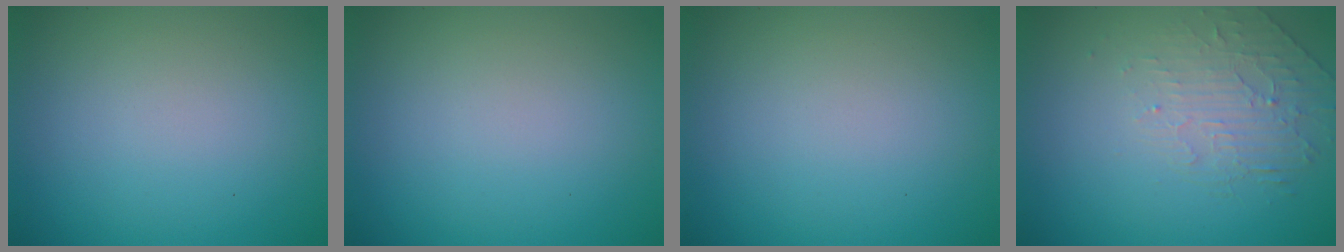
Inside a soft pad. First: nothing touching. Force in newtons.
{"total": 0.0}
{"total": 0.0}
{"total": 2.1, "press": 1.2, "slide": 1.7}